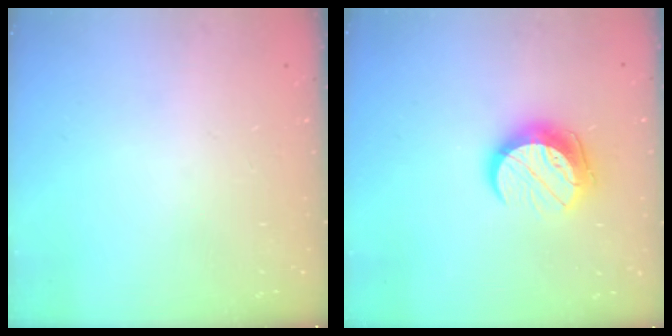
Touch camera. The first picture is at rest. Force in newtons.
{"total": 11.1, "press": 11.1, "slide": 0.7}